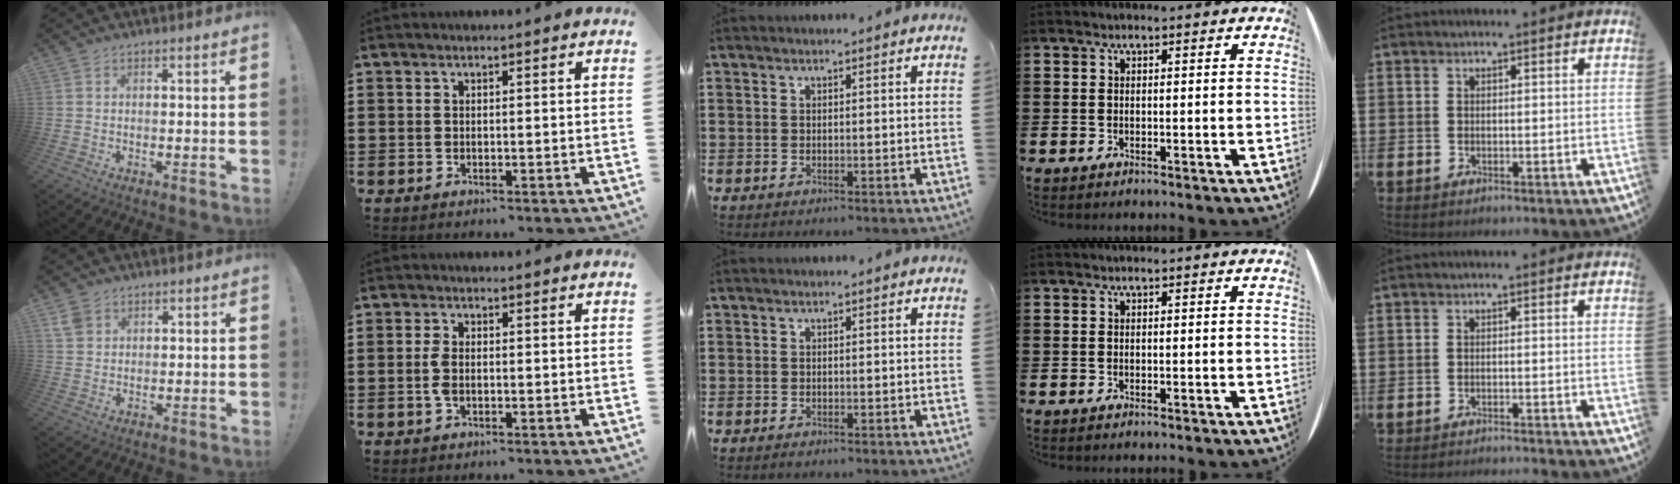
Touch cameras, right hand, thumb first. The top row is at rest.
{"thumb": {"total": 4.1, "force": [2.4, 2.9, 1.7], "torque": [-0.030, -0.005, 0.048]}, "index": {"total": 2.6, "force": [-0.4, 1.1, 2.3], "torque": [-0.058, -0.006, -0.011]}, "little": {"total": 1.0, "force": [-1.0, -0.3, 0.0], "torque": [0.001, 0.001, -0.020]}}